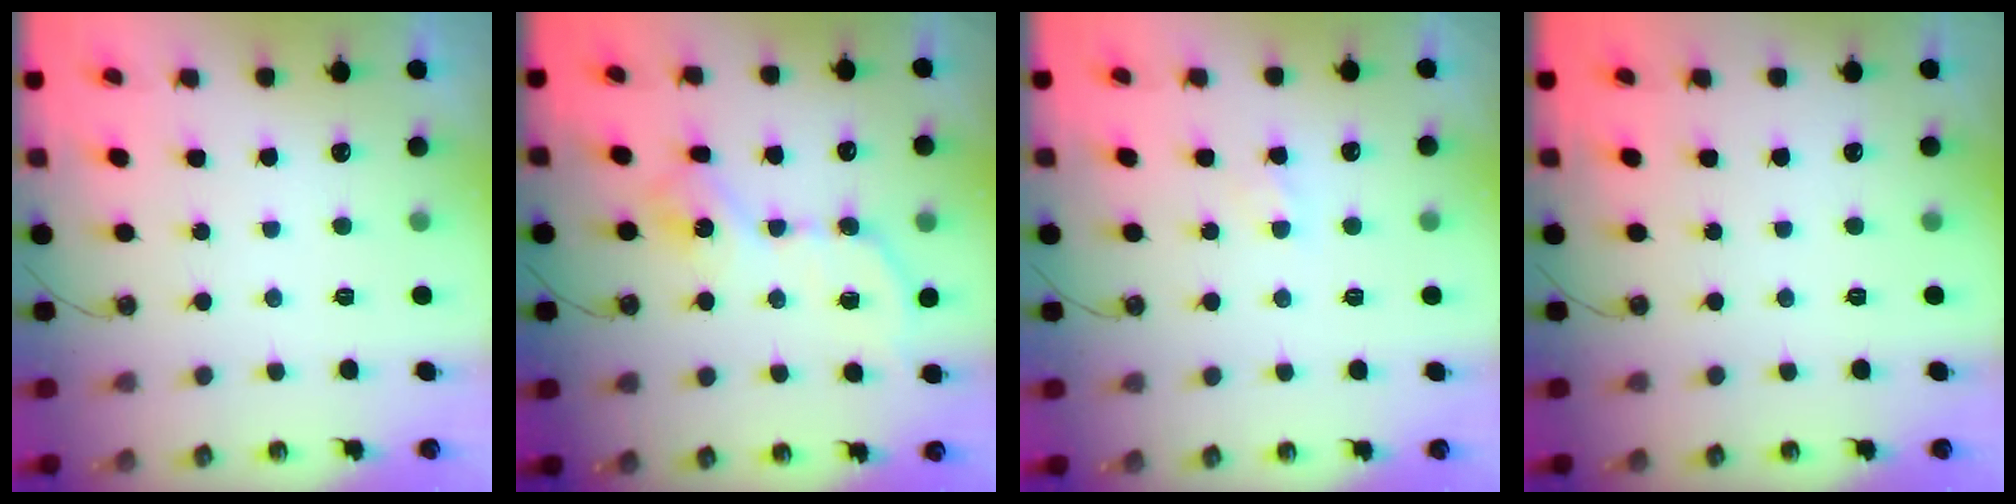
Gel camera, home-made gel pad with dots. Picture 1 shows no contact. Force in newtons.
{"total": 11.3, "press": 11.3, "slide": 0.4}
{"total": 3.1, "press": 3.1, "slide": 0.5}
{"total": 0.0}